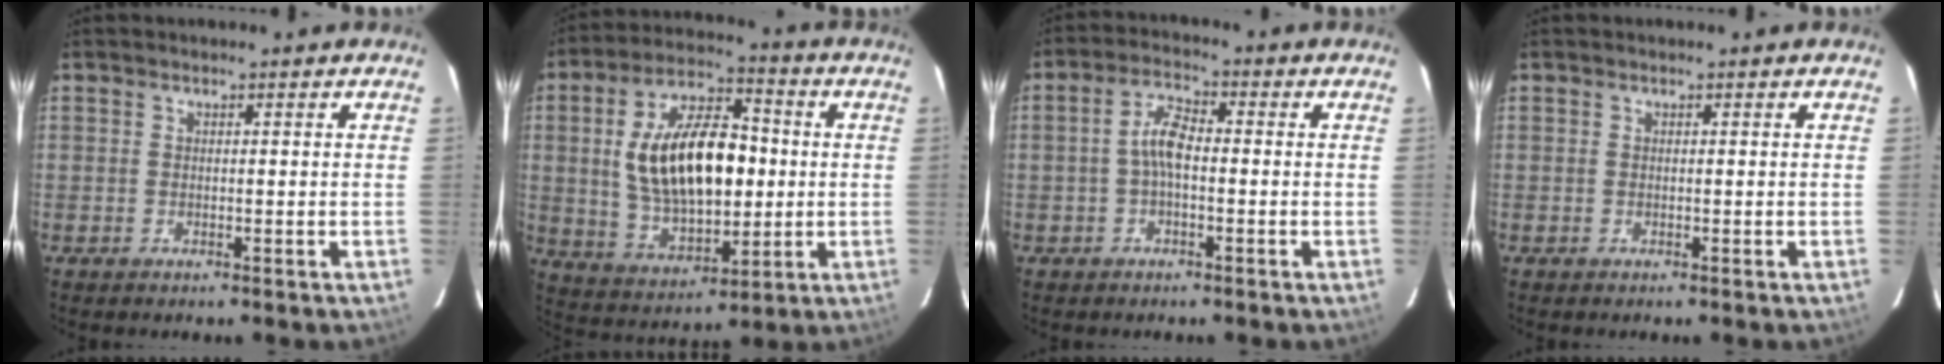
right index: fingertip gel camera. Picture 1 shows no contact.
{"total": 19.5, "force": [1.3, 10.1, 16.6], "torque": [-0.306, 0.018, 0.039]}
{"total": 4.6, "force": [-0.8, 1.8, 4.1], "torque": [-0.087, 0.016, -0.017]}
{"total": 0.0}